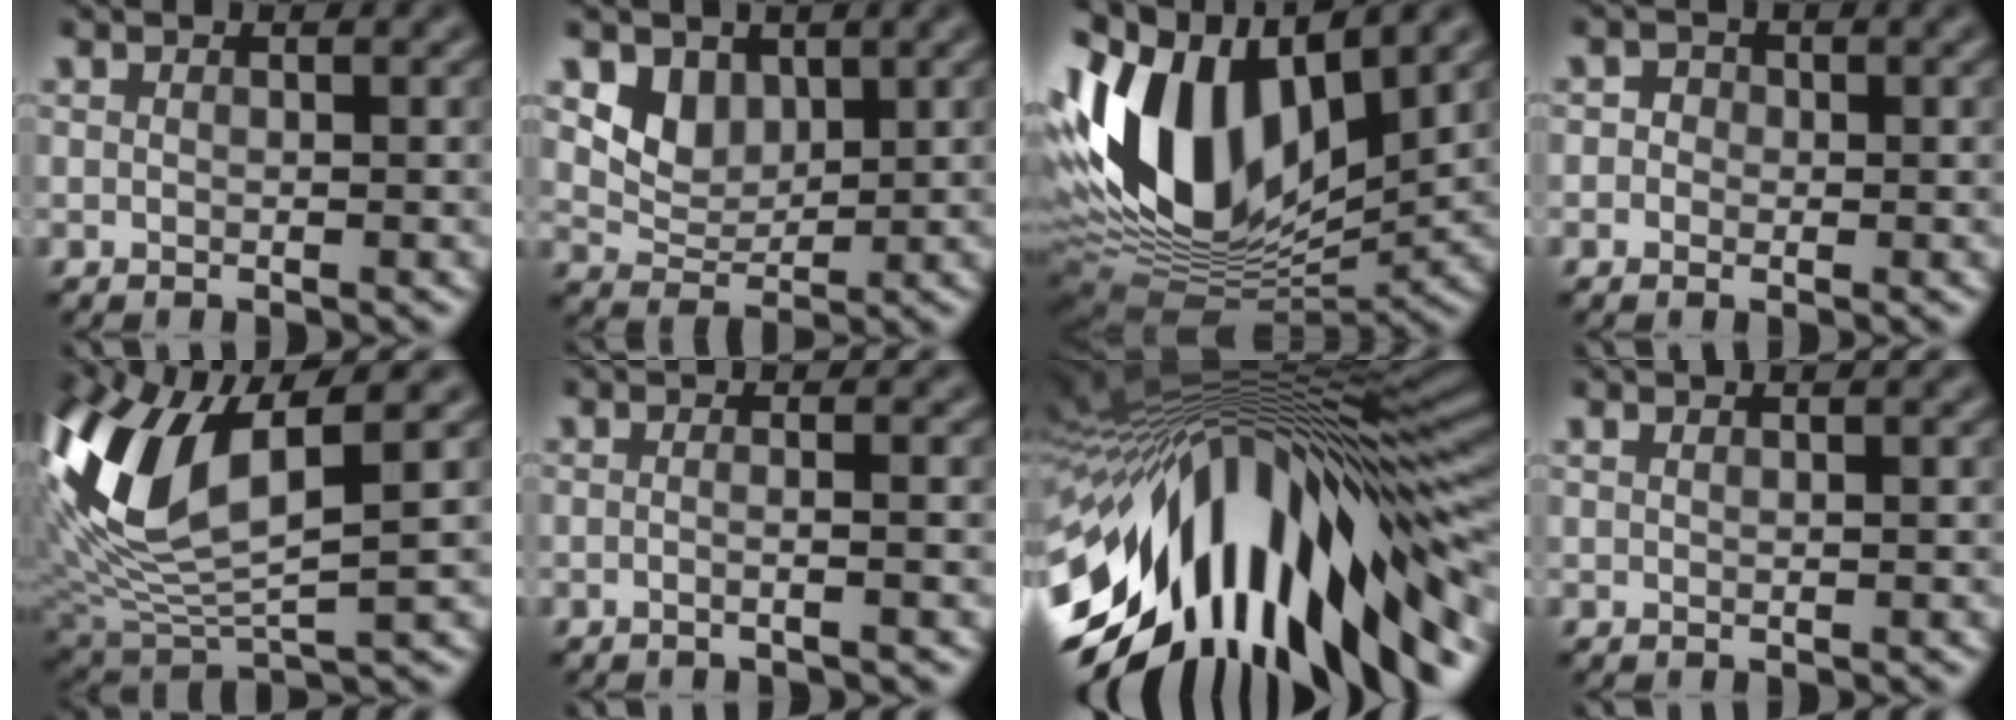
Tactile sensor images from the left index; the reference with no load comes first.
{"total": 2.6, "force": [1.1, 2.1, 1.2], "torque": [-0.027, -0.013, 0.029]}
{"total": 14.5, "force": [2.3, 8.1, 11.8], "torque": [-0.238, 0.004, 0.043]}
{"total": 1.1, "force": [-0.6, 0.9, 0.1], "torque": [0.009, 0.001, -0.018]}
{"total": 11.2, "force": [2.5, 4.8, 9.8], "torque": [-0.218, 0.005, 0.053]}
{"total": 2.6, "force": [-0.4, 1.2, 2.3], "torque": [0.009, 0.002, -0.038]}
{"total": 16.3, "force": [-5.6, 6.0, 14.1], "torque": [-0.237, 0.022, -0.098]}
{"total": 0.0}